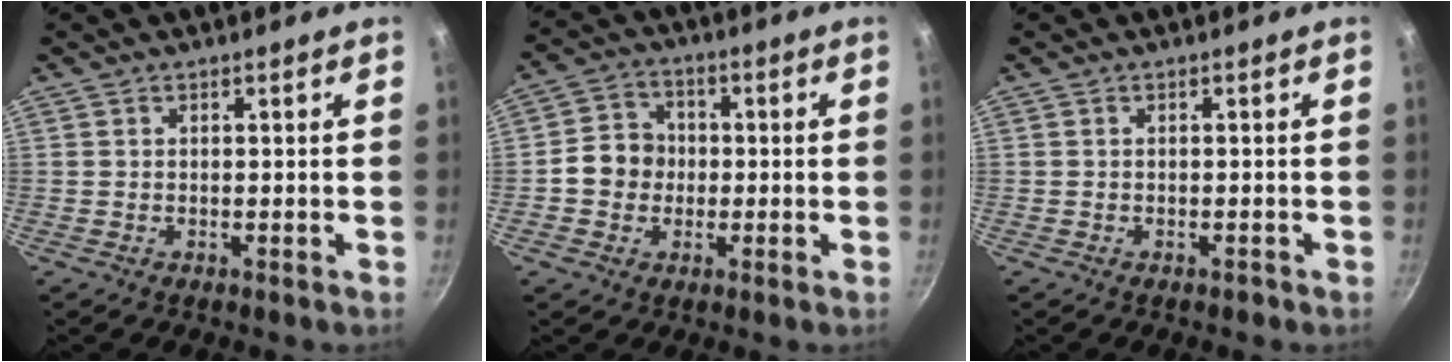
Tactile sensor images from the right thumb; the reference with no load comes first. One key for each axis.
{"total": 7.3, "fx": -0.6, "fy": 6.6, "fz": 3.2, "tx": -0.024, "ty": 0.017, "tz": -0.026}
{"total": 0.5, "fx": -0.4, "fy": 0.3, "fz": 0.2, "tx": -0.004, "ty": 0.006, "tz": -0.001}